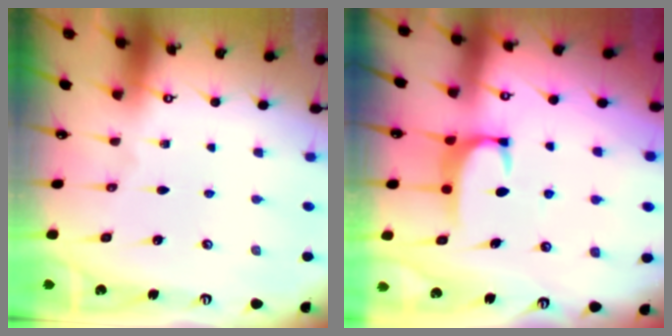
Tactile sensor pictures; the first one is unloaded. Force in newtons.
{"total": 2.0, "press": 1.9, "slide": 0.5}